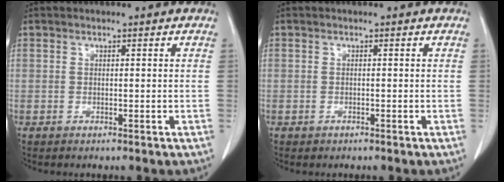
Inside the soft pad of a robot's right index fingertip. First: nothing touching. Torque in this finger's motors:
{"motor_torque": [0.13, -0.10, 0.00, 0.01]}